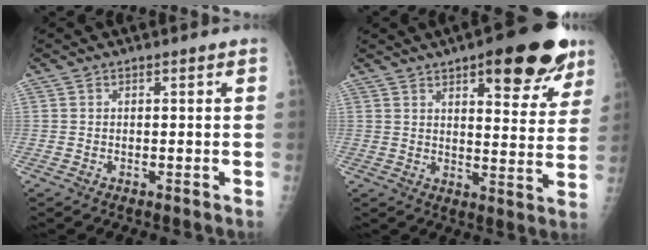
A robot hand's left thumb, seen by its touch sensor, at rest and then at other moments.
{"total": 17.7, "force": [10.2, 6.4, 12.9], "torque": [-0.125, -0.041, 0.136]}